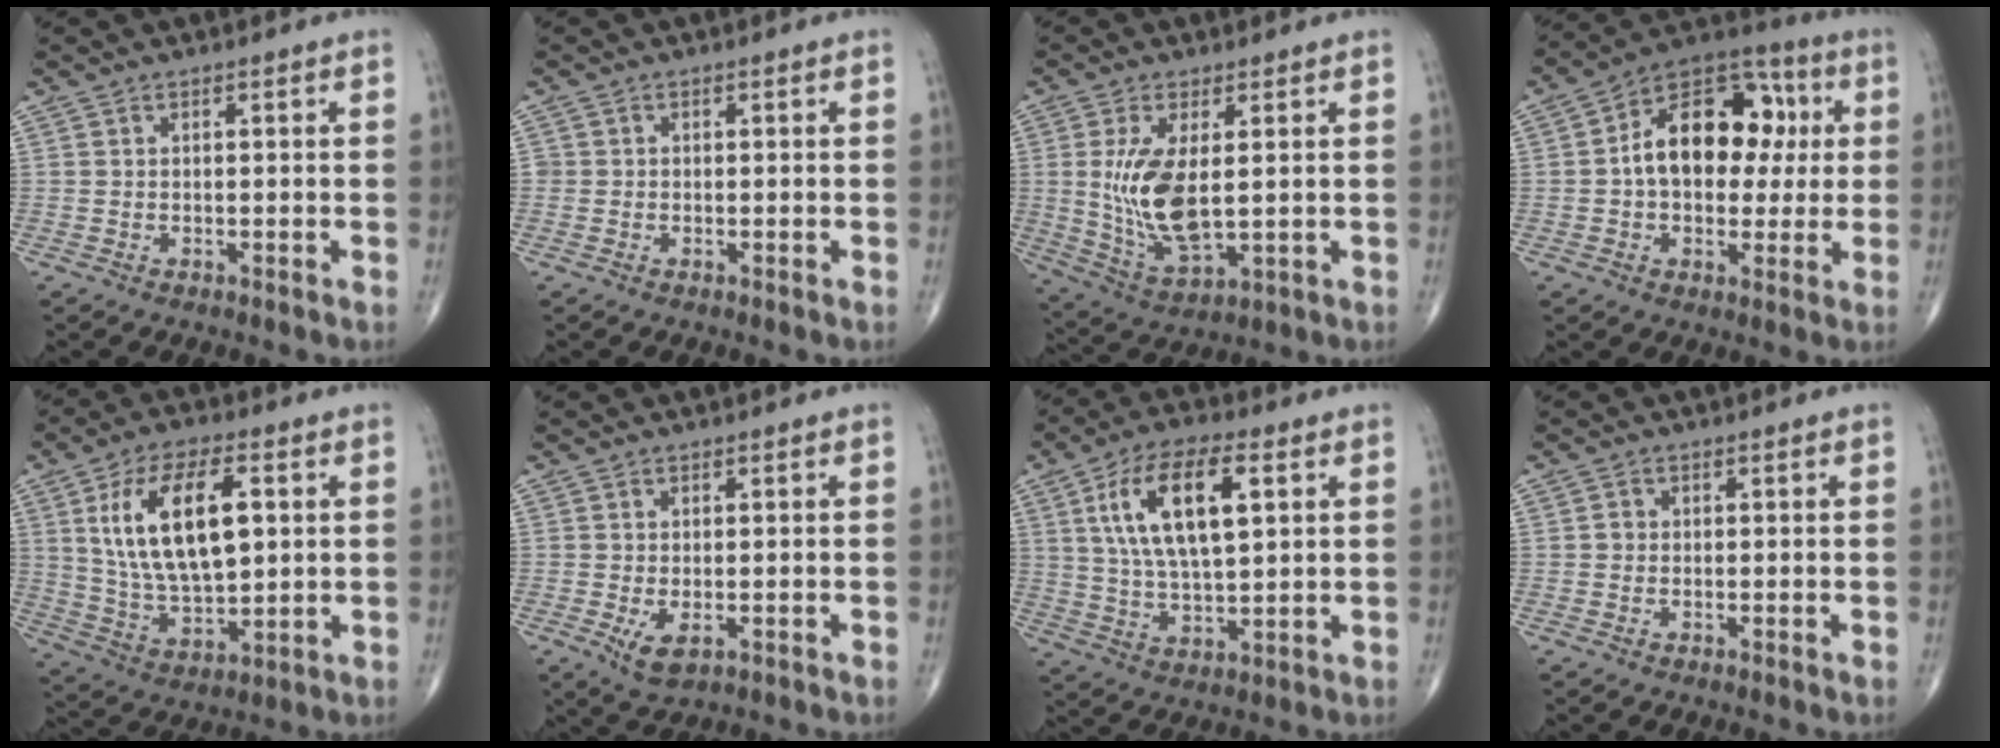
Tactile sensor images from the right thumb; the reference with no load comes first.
{"total": 0.8, "force": [-0.2, 0.8, 0.1], "torque": [0.004, 0.004, -0.005]}
{"total": 12.1, "force": [1.2, 5.3, 10.8], "torque": [-0.216, -0.021, 0.038]}
{"total": 17.6, "force": [2.0, 11.6, 13.1], "torque": [-0.155, 0.031, 0.020]}
{"total": 18.1, "force": [4.2, 8.7, 15.3], "torque": [-0.264, -0.007, 0.083]}
{"total": 3.9, "force": [-1.1, 2.0, 3.2], "torque": [-0.060, -0.011, -0.013]}
{"total": 15.9, "force": [4.8, 6.8, 13.6], "torque": [-0.244, -0.001, 0.087]}
{"total": 1.1, "force": [-0.1, 1.1, 0.4], "torque": [-0.002, 0.003, -0.002]}